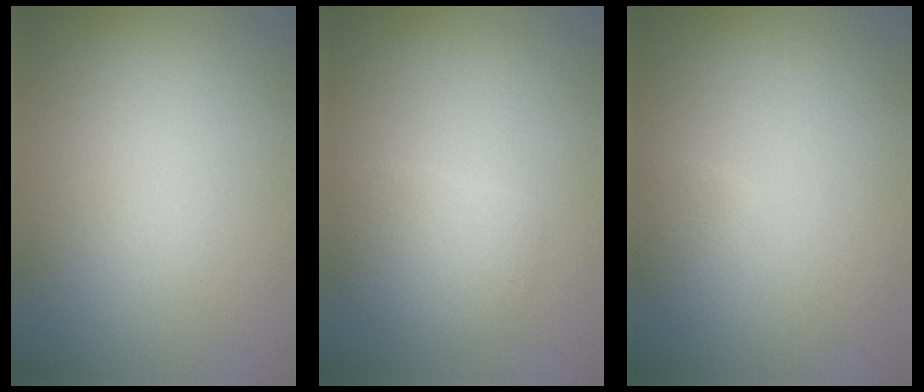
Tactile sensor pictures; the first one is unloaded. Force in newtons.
{"total": 2.2, "press": 2.2, "slide": 0.1}
{"total": 1.1, "press": 1.1, "slide": 0.0}